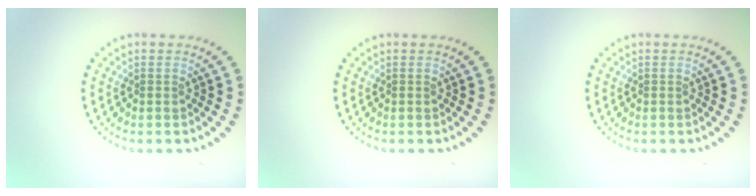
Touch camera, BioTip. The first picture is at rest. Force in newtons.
{"total": 0.0}
{"total": 0.0}